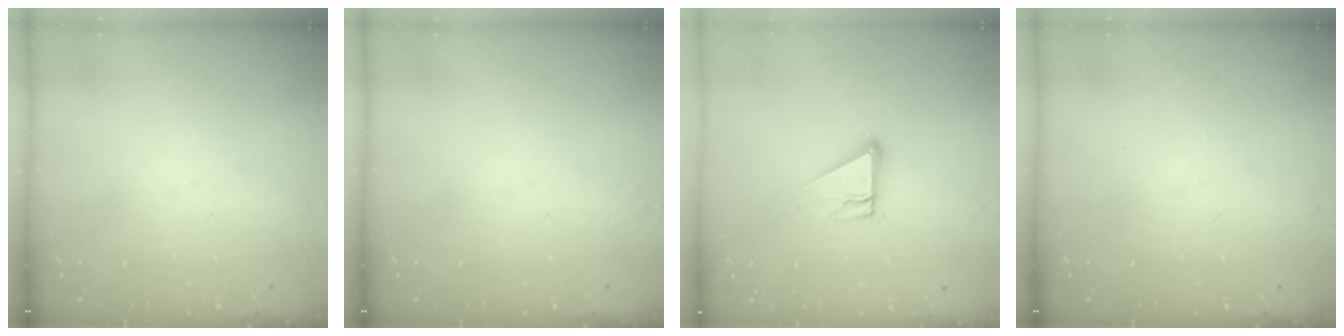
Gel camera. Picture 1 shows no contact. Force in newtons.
{"total": 0.0}
{"total": 6.6, "press": 6.6, "slide": 0.6}
{"total": 0.0}